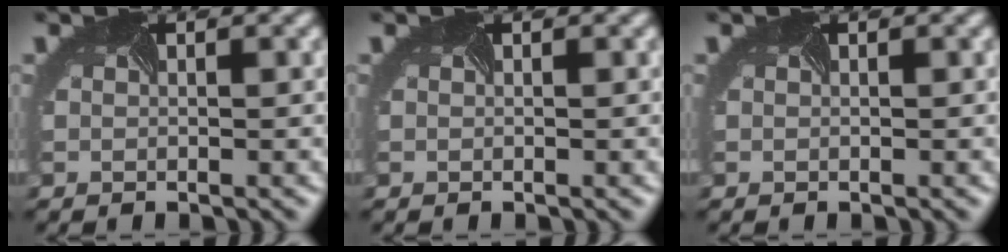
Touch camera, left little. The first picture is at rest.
{"total": 0.0}
{"total": 0.0}